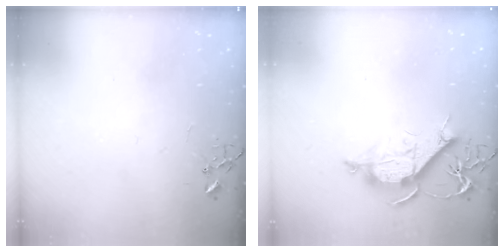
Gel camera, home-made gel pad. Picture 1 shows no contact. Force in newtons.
{"total": 10.4, "press": 10.3, "slide": 0.8}